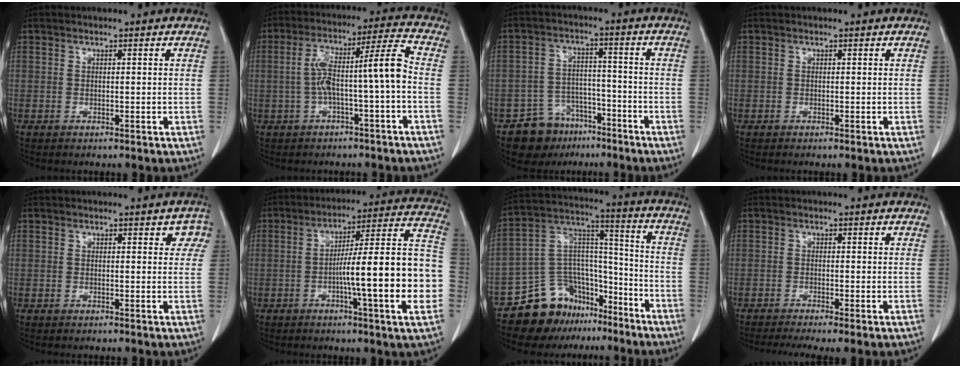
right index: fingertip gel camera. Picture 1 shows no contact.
{"total": 9.8, "force": [-1.4, 0.2, 9.7], "torque": [-0.172, 0.040, -0.023]}
{"total": 8.2, "force": [-5.6, 5.8, 1.5], "torque": [-0.024, 0.017, -0.085]}
{"total": 0.0}
{"total": 2.9, "force": [1.4, 1.7, 1.9], "torque": [-0.005, 0.008, 0.009]}
{"total": 19.0, "force": [-3.8, 0.4, 18.7], "torque": [-0.228, 0.023, -0.057]}
{"total": 14.6, "force": [-11.2, 8.5, 3.8], "torque": [-0.058, 0.084, -0.186]}
{"total": 5.3, "force": [-3.7, 0.6, 3.7], "torque": [-0.056, -0.013, -0.061]}